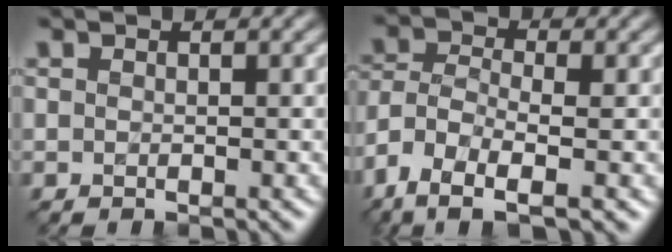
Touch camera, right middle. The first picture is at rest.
{"total": 6.4, "force": [-4.0, 2.3, 4.5], "torque": [-0.092, -0.004, -0.085]}